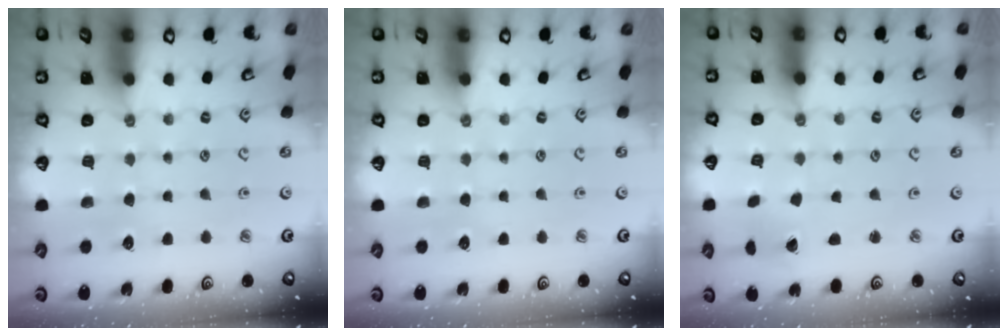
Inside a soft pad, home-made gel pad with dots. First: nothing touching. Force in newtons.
{"total": 0.0}
{"total": 1.7, "press": 1.7, "slide": 0.1}